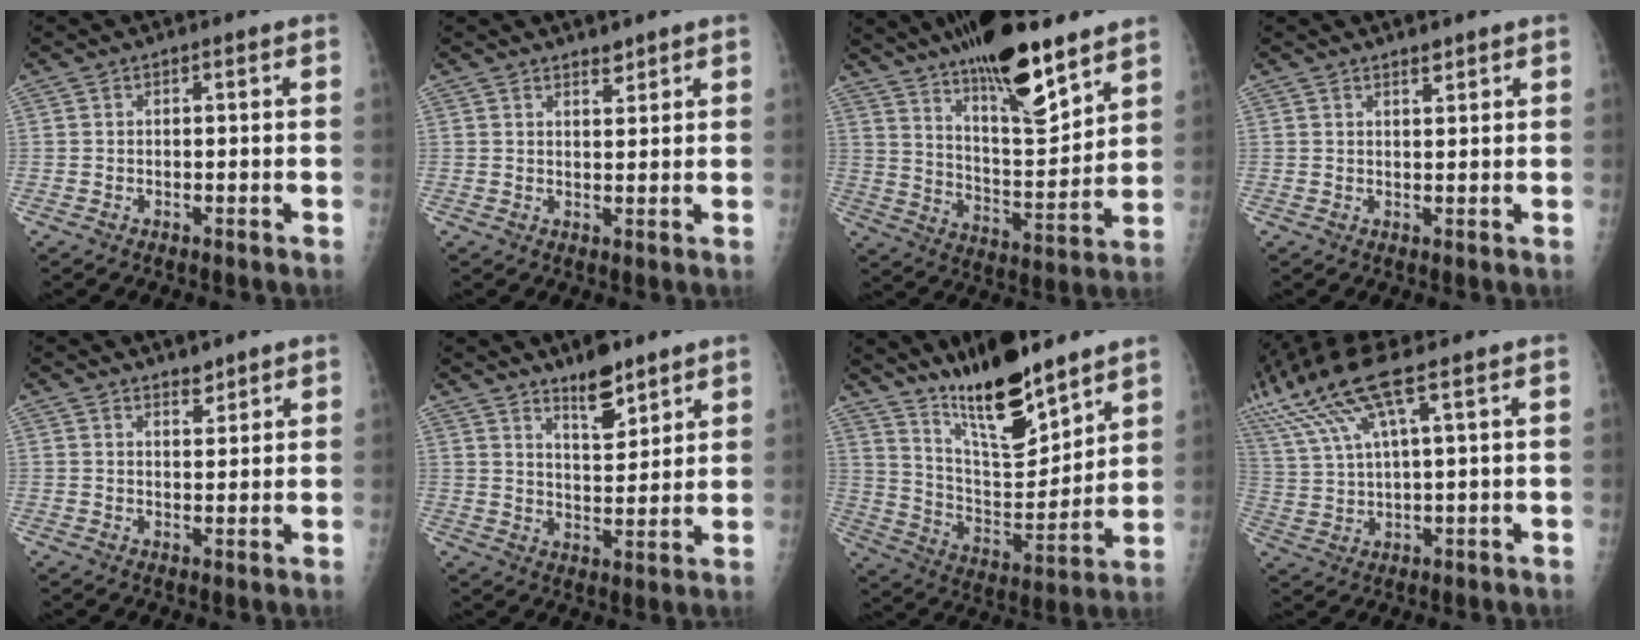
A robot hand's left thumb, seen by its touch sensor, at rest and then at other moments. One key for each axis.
{"total": 2.2, "fx": 1.9, "fy": 0.7, "fz": 0.7, "tx": 0.000, "ty": -0.016, "tz": 0.030}
{"total": 20.0, "fx": 13.9, "fy": 5.4, "fz": 13.3, "tx": -0.192, "ty": -0.080, "tz": 0.234}
{"total": 1.7, "fx": 1.5, "fy": 0.5, "fz": 0.7, "tx": -0.004, "ty": -0.012, "tz": 0.024}
{"total": 2.4, "fx": 2.2, "fy": 0.9, "fz": 0.7, "tx": 0.001, "ty": -0.018, "tz": 0.034}
{"total": 8.0, "fx": 6.0, "fy": 2.9, "fz": 4.5, "tx": -0.052, "ty": -0.046, "tz": 0.099}
{"total": 17.5, "fx": 13.4, "fy": 5.0, "fz": 10.2, "tx": -0.133, "ty": -0.092, "tz": 0.239}
{"total": 14.8, "fx": 9.0, "fy": 2.5, "fz": 11.6, "tx": -0.279, "ty": -0.002, "tz": 0.180}